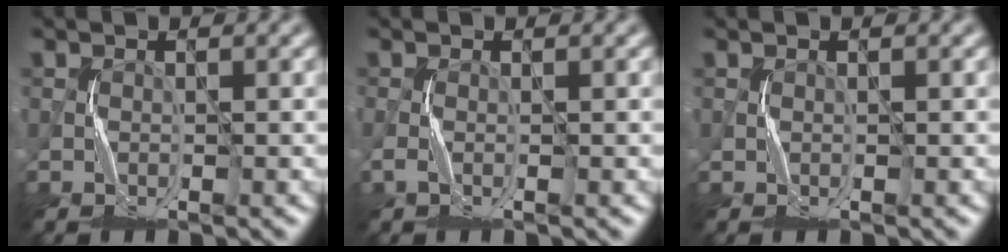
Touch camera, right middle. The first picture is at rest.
{"total": 0.7, "force": [-0.4, 0.0, 0.6], "torque": [-0.016, 0.002, -0.009]}
{"total": 0.0}